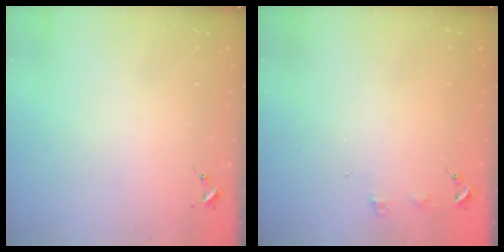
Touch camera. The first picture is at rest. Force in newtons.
{"total": 3.9, "press": 3.8, "slide": 0.5}